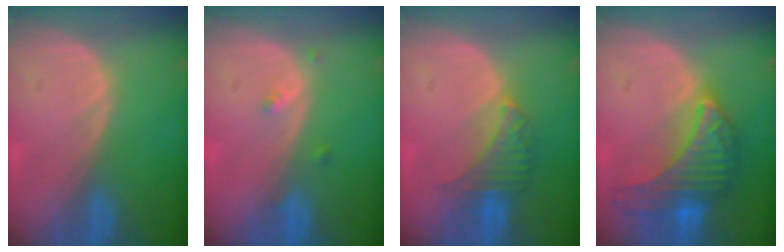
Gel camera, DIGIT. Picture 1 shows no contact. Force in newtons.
{"total": 1.6, "press": 1.3, "slide": 0.8}
{"total": 5.1, "press": 5.1, "slide": 0.5}
{"total": 9.6, "press": 9.6, "slide": 0.6}